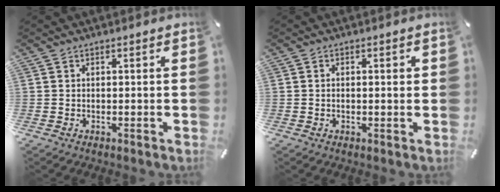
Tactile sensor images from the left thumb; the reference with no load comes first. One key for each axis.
{"total": 1.5, "fx": 0.0, "fy": 0.7, "fz": 1.3, "tx": -0.026, "ty": 0.002, "tz": -0.001}